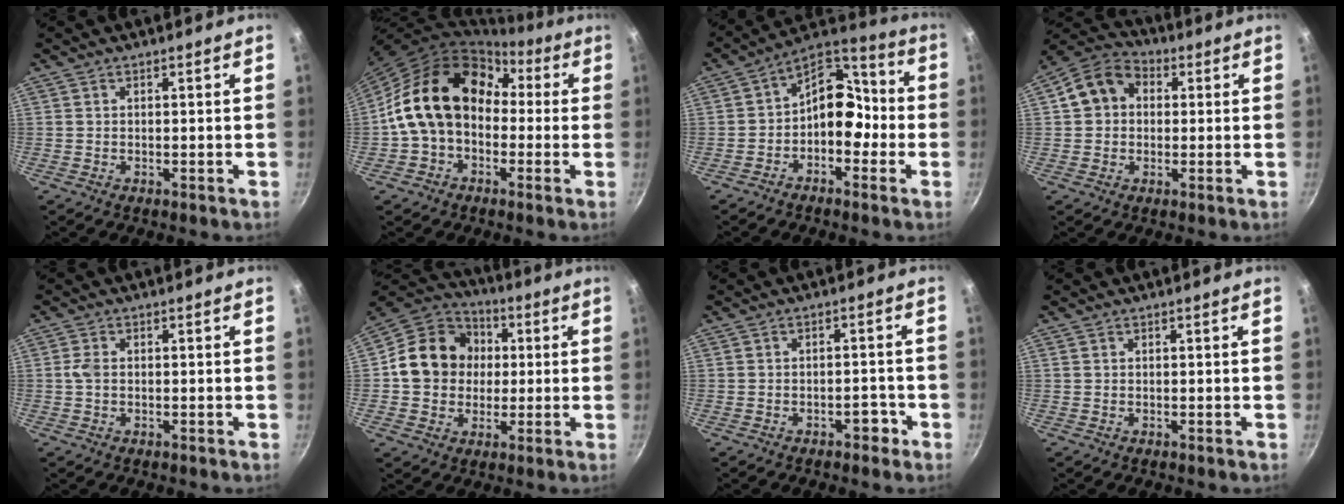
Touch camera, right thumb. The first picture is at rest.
{"total": 17.1, "force": [0.5, 12.9, 11.2], "torque": [-0.157, 0.055, -0.001]}
{"total": 11.5, "force": [-2.4, 7.9, 8.1], "torque": [-0.076, 0.064, -0.056]}
{"total": 9.6, "force": [1.5, 7.9, 5.2], "torque": [-0.061, 0.022, 0.006]}
{"total": 2.1, "force": [0.0, 1.3, 1.6], "torque": [-0.036, 0.006, -0.003]}
{"total": 15.1, "force": [1.1, 13.2, 7.2], "torque": [-0.093, 0.025, 0.007]}
{"total": 2.9, "force": [-1.8, 1.6, 1.6], "torque": [-0.002, 0.023, -0.018]}
{"total": 0.0}